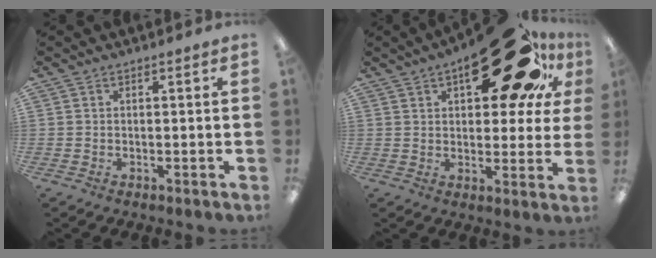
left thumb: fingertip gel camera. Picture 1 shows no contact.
{"total": 25.8, "force": [13.2, 11.9, 18.6], "torque": [-0.237, -0.063, 0.208]}